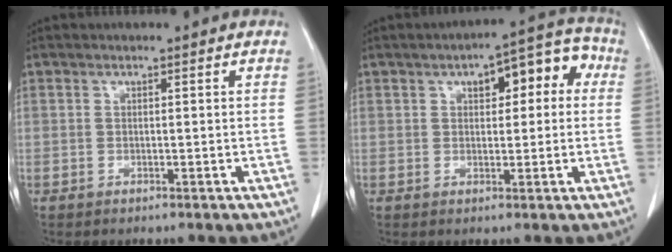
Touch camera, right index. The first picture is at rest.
{"total": 8.8, "force": [2.7, 3.7, 7.5], "torque": [-0.087, 0.043, 0.031]}